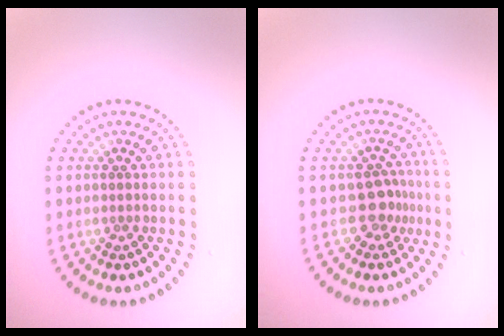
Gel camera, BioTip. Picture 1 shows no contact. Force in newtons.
{"total": 2.4, "press": 1.9, "slide": 1.5}